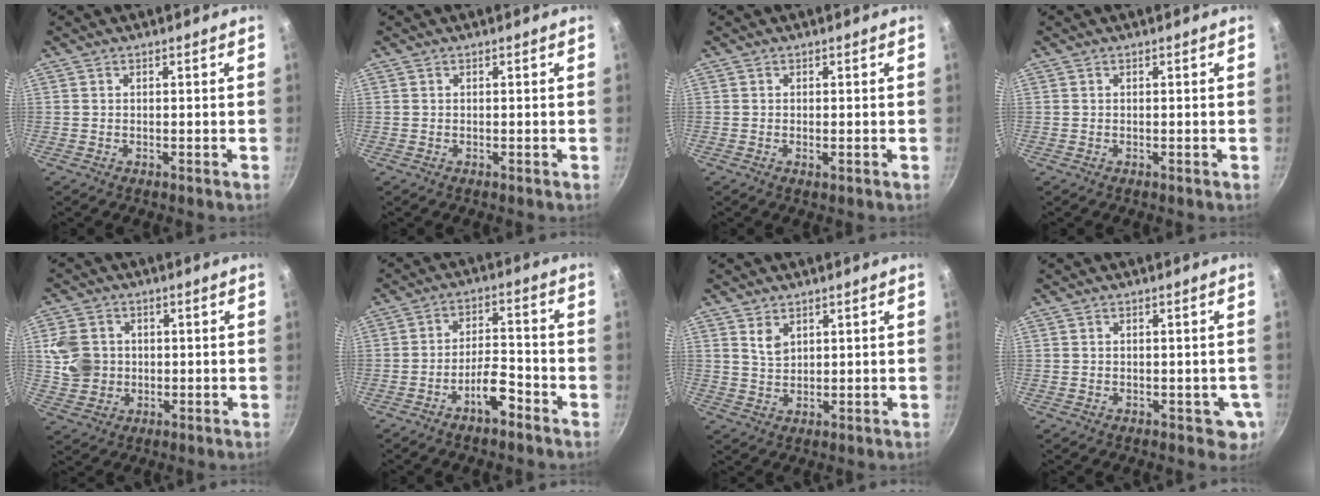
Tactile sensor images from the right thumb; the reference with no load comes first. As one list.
[{"total": 0.0}, {"total": 0.8, "force": [-0.2, 0.3, 0.7], "torque": [-0.015, 0.000, -0.003]}, {"total": 0.0}, {"total": 8.3, "force": [1.0, 7.3, 3.7], "torque": [-0.050, -0.002, 0.023]}, {"total": 6.7, "force": [-4.2, 2.4, 4.7], "torque": [-0.071, 0.044, -0.070]}, {"total": 3.4, "force": [1.9, 2.1, 1.8], "torque": [-0.029, -0.011, 0.041]}, {"total": 3.8, "force": [-0.5, 2.7, 2.7], "torque": [-0.019, -0.002, -0.005]}]